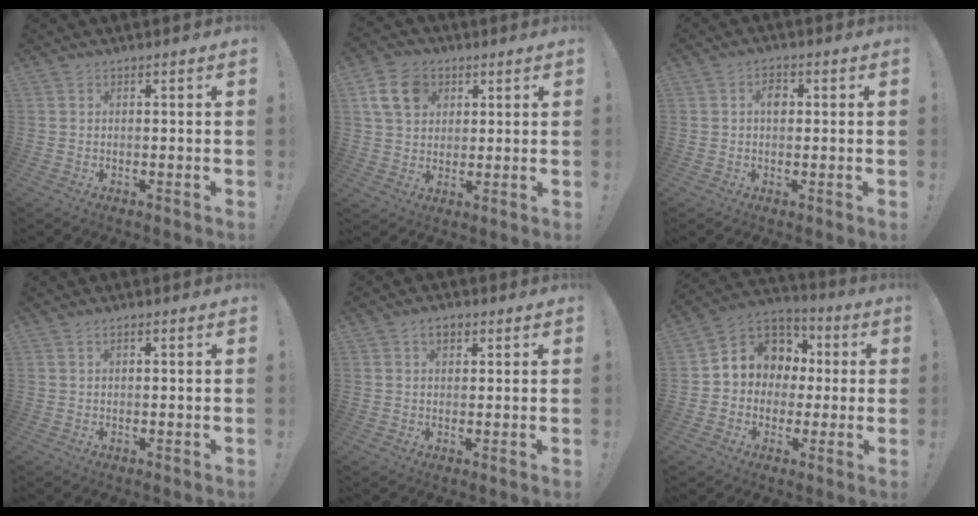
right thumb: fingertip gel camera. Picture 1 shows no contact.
{"total": 11.3, "force": [4.7, 8.6, 5.6], "torque": [-0.087, -0.007, 0.096]}
{"total": 3.3, "force": [0.4, 2.0, 2.6], "torque": [-0.032, 0.001, 0.002]}
{"total": 0.8, "force": [0.2, 0.4, 0.7], "torque": [-0.016, 0.003, 0.004]}
{"total": 3.6, "force": [1.5, 2.2, 2.4], "torque": [-0.029, 0.001, 0.024]}
{"total": 9.4, "force": [0.9, 8.7, 3.3], "torque": [-0.040, -0.003, 0.026]}